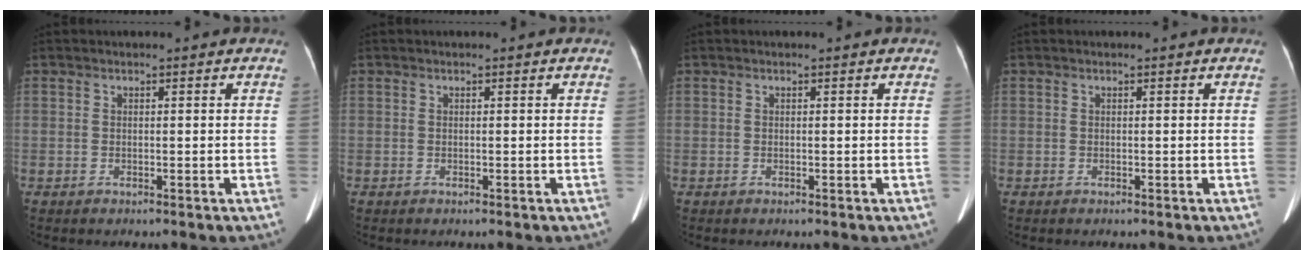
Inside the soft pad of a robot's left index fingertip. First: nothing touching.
{"total": 0.0}
{"total": 0.0}
{"total": 0.0}